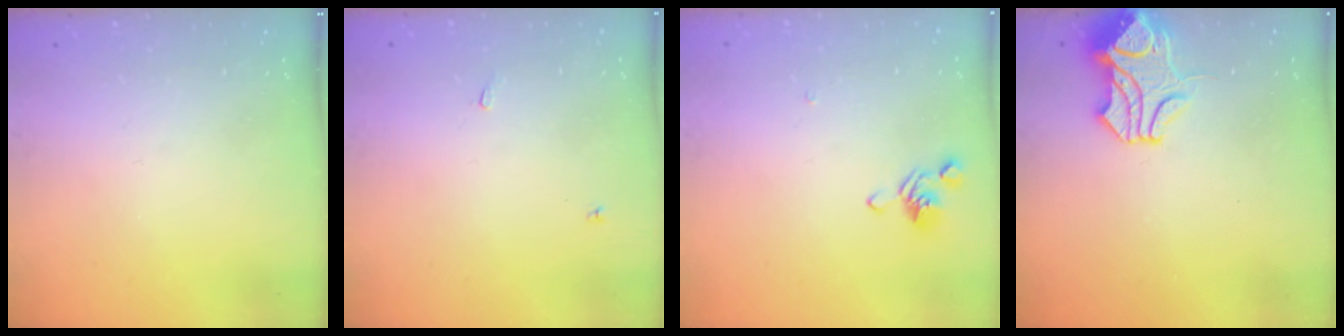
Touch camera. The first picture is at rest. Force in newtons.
{"total": 1.8, "press": 1.8, "slide": 0.3}
{"total": 2.9, "press": 2.8, "slide": 0.6}
{"total": 1.6, "press": 0.8, "slide": 1.3}